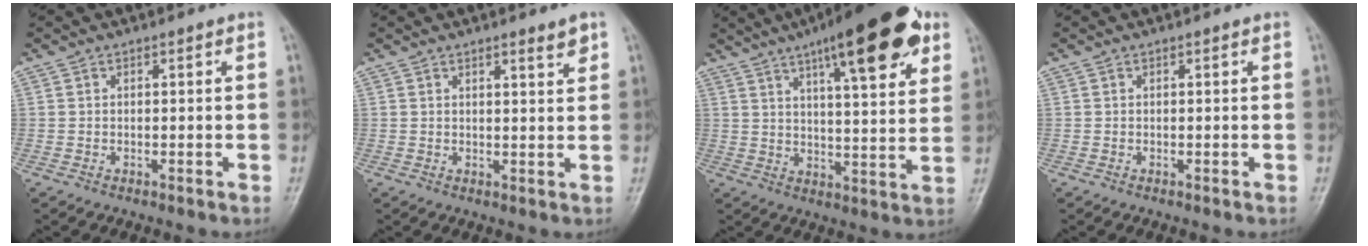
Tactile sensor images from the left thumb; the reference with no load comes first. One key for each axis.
{"total": 2.7, "fx": 1.9, "fy": 0.4, "fz": 1.8, "tx": -0.021, "ty": -0.015, "tz": 0.027}
{"total": 20.3, "fx": 10.9, "fy": 5.4, "fz": 16.2, "tx": -0.214, "ty": -0.023, "tz": 0.158}
{"total": 0.0}